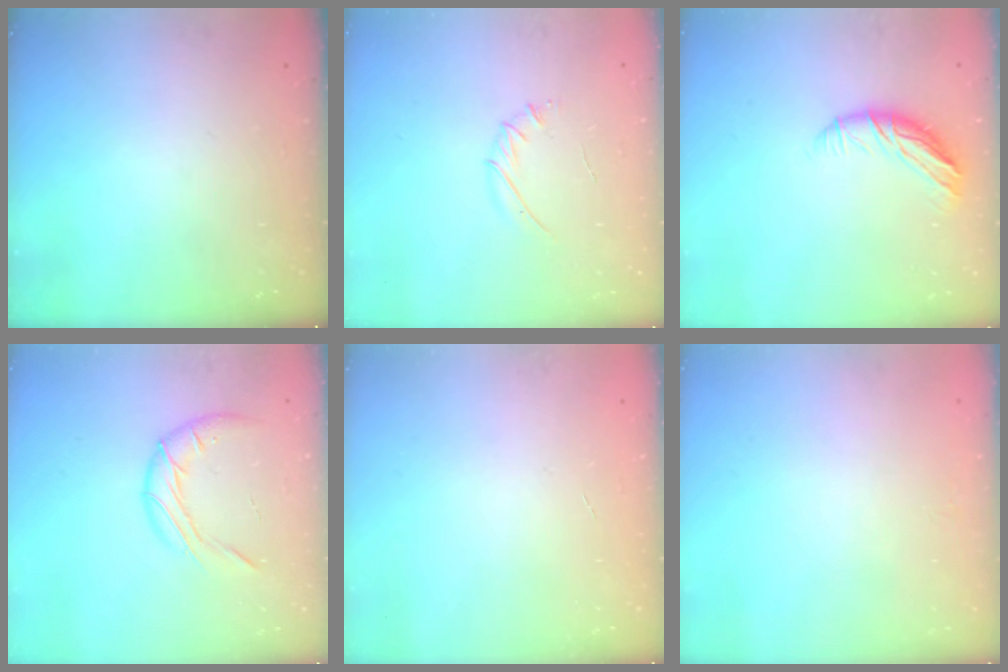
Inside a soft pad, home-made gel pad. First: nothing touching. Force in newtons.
{"total": 3.9, "press": 3.8, "slide": 1.0}
{"total": 9.6, "press": 9.5, "slide": 1.1}
{"total": 12.6, "press": 12.5, "slide": 1.5}
{"total": 0.0}
{"total": 0.0}